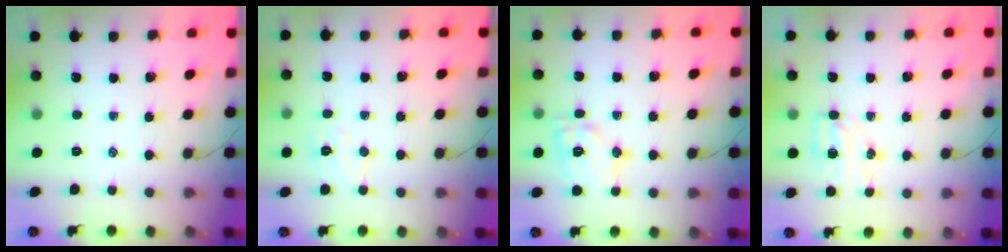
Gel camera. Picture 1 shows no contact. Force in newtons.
{"total": 5.1, "press": 5.0, "slide": 1.0}
{"total": 12.2, "press": 12.1, "slide": 1.5}
{"total": 4.6, "press": 4.5, "slide": 1.0}